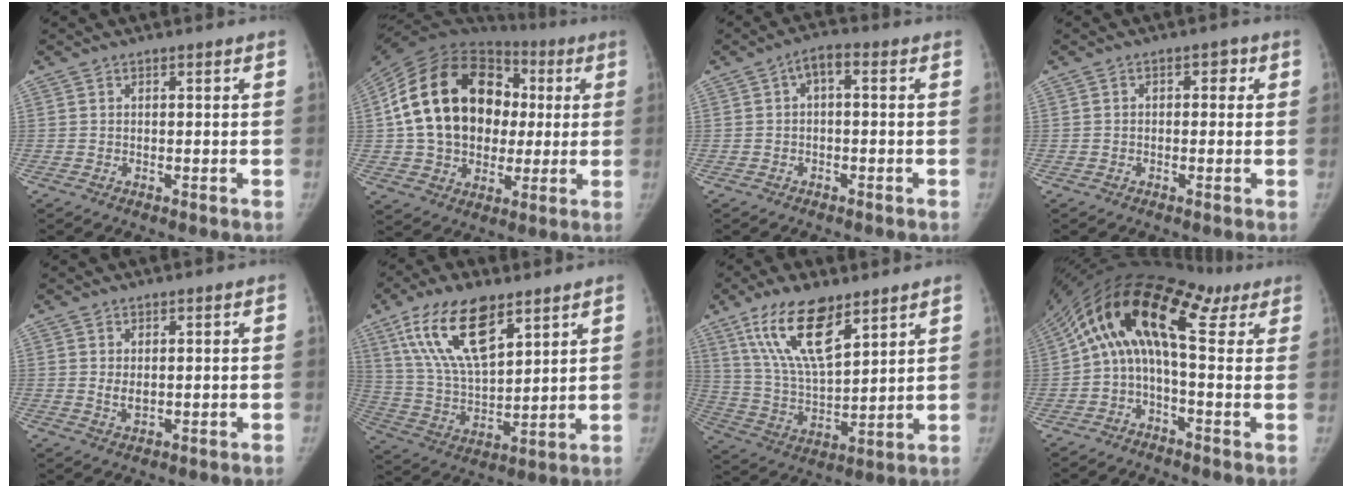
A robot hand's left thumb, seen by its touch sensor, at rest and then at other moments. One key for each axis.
{"total": 25.8, "fx": 2.7, "fy": 19.1, "fz": 17.0, "tx": -0.292, "ty": 0.032, "tz": 0.051}
{"total": 3.4, "fx": 0.0, "fy": 1.7, "fz": 3.0, "tx": -0.040, "ty": 0.019, "tz": -0.009}
{"total": 2.4, "fx": 0.3, "fy": 1.8, "fz": 1.6, "tx": -0.002, "ty": 0.008, "tz": -0.004}
{"total": 2.3, "fx": 0.5, "fy": 1.5, "fz": 1.6, "tx": -0.022, "ty": -0.008, "tz": 0.014}
{"total": 17.8, "fx": 10.0, "fy": 7.8, "fz": 12.5, "tx": -0.208, "ty": -0.038, "tz": 0.193}
{"total": 16.1, "fx": 9.7, "fy": 6.2, "fz": 11.2, "tx": -0.188, "ty": -0.043, "tz": 0.191}
{"total": 17.8, "fx": 5.8, "fy": 8.1, "fz": 14.7, "tx": -0.223, "ty": 0.056, "tz": 0.079}